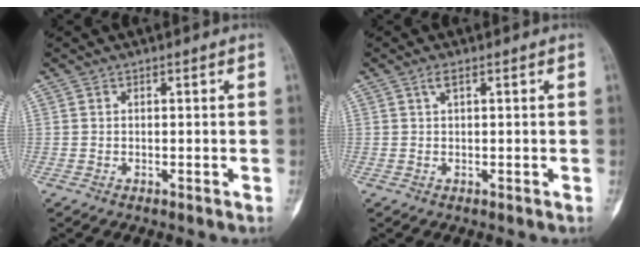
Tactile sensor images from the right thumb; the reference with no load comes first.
{"total": 1.3, "force": [0.6, 0.3, 1.1], "torque": [-0.028, 0.008, 0.013]}